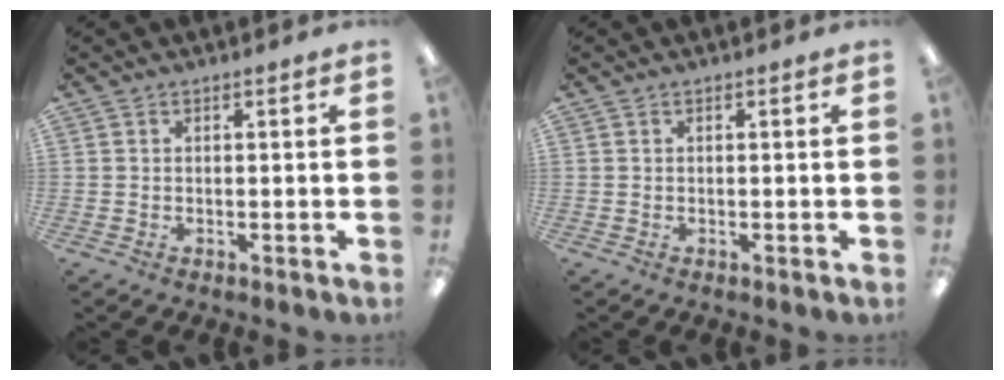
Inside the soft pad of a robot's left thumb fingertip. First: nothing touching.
{"total": 0.0}